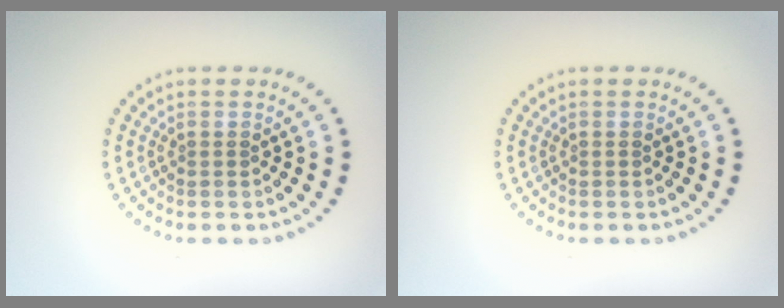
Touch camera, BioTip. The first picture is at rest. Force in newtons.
{"total": 0.0}